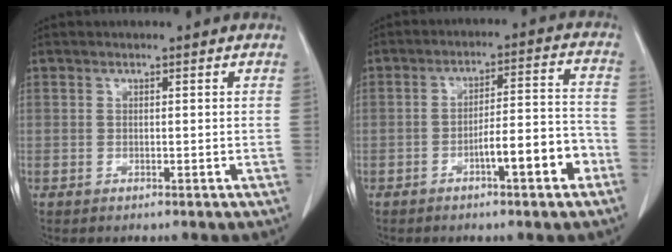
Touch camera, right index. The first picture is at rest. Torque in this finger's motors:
{"motor_torque": [0.96, -0.72, 0.22, 0.09]}